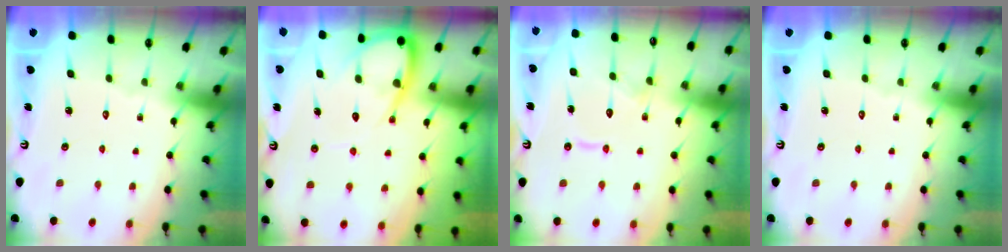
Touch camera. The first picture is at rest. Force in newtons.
{"total": 8.5, "press": 8.5, "slide": 0.9}
{"total": 10.6, "press": 10.6, "slide": 0.9}
{"total": 0.0}